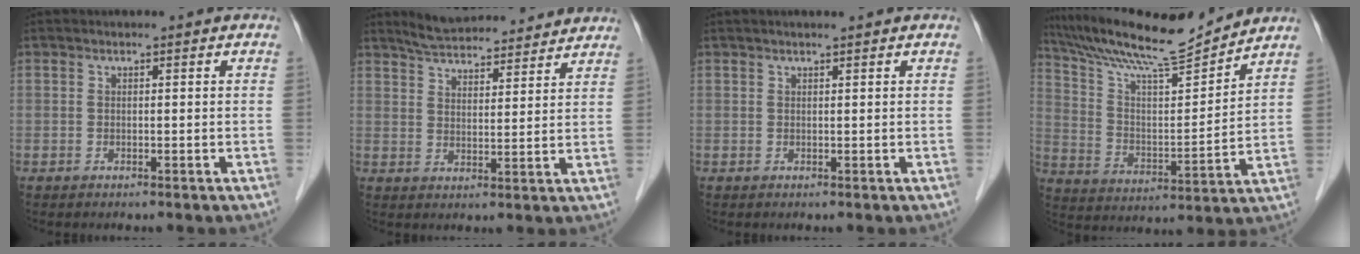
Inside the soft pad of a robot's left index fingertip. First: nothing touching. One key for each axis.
{"total": 13.2, "fx": 12.4, "fy": 2.3, "fz": 4.0, "tx": -0.060, "ty": 0.021, "tz": 0.176}
{"total": 1.7, "fx": 1.3, "fy": -0.1, "fz": 1.0, "tx": -0.013, "ty": 0.014, "tz": 0.022}
{"total": 15.8, "fx": 14.6, "fy": 0.3, "fz": 5.9, "tx": -0.116, "ty": 0.001, "tz": 0.253}